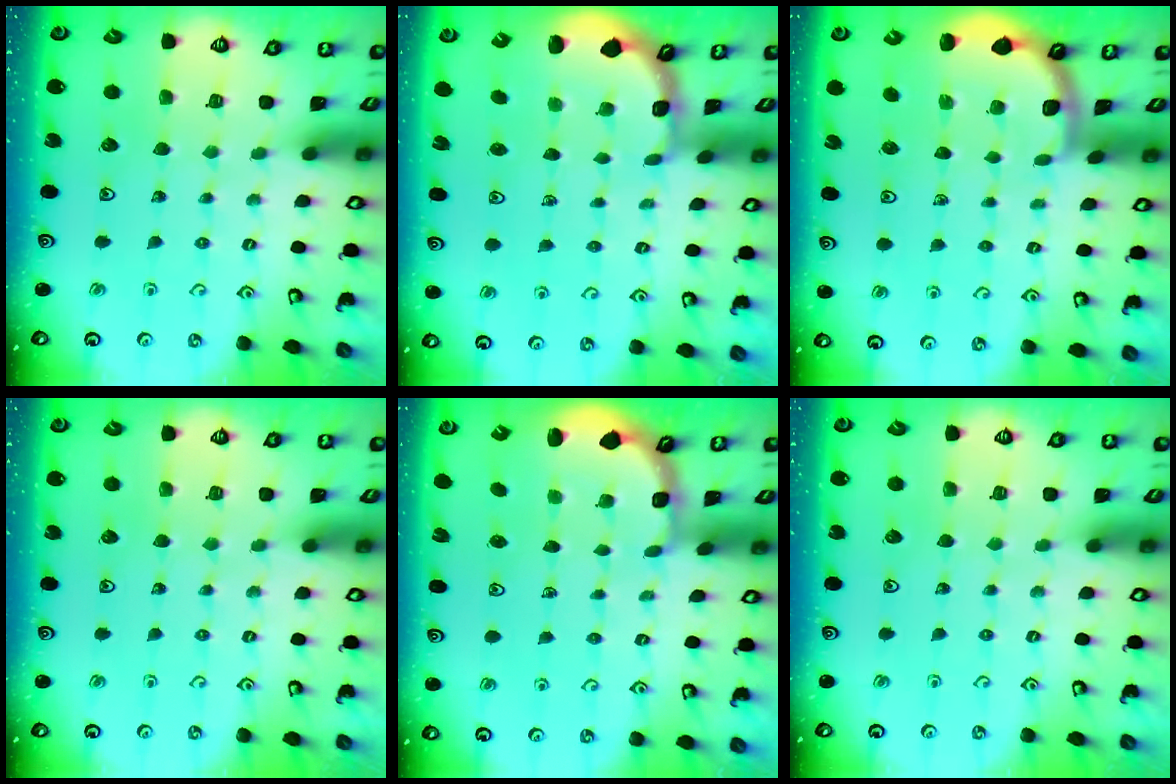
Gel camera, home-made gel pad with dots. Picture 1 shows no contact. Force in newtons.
{"total": 1.7, "press": 1.6, "slide": 0.5}
{"total": 1.9, "press": 1.9, "slide": 0.0}
{"total": 0.0}
{"total": 2.6, "press": 2.0, "slide": 1.7}
{"total": 0.0}